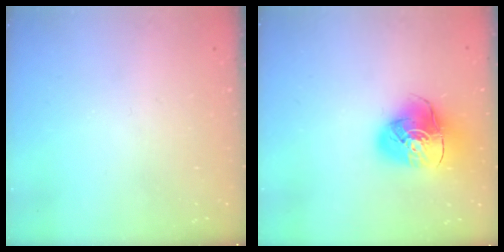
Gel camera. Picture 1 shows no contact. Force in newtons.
{"total": 12.2, "press": 12.1, "slide": 1.6}